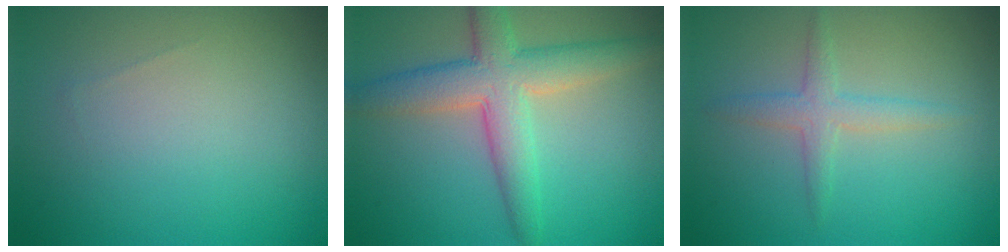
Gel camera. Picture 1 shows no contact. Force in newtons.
{"total": 5.9, "press": 5.9, "slide": 0.3}
{"total": 2.2, "press": 2.2, "slide": 0.1}